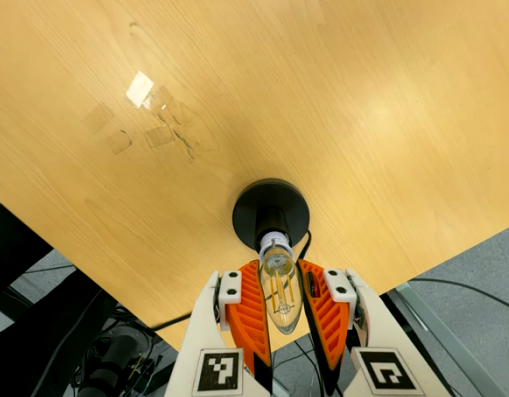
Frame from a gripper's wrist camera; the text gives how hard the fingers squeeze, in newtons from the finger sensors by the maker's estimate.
{"total": 10.9, "left": 10.5, "right": 11.3}